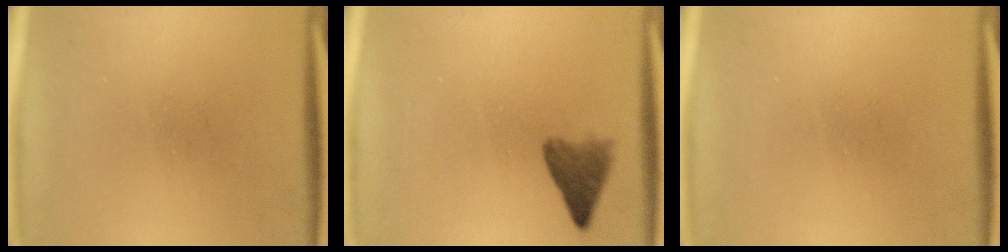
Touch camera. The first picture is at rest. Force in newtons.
{"total": 3.5}
{"total": 0.0}